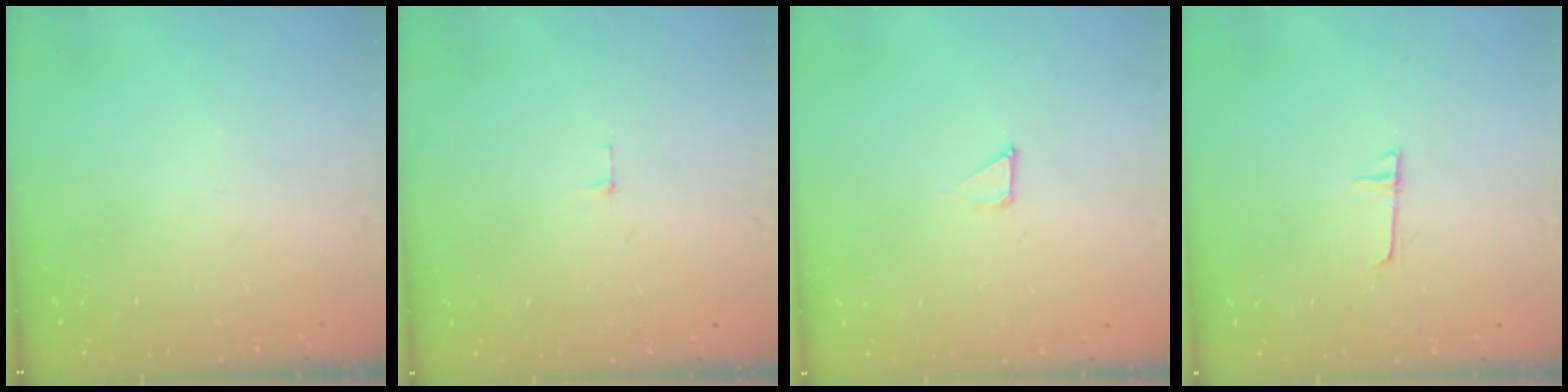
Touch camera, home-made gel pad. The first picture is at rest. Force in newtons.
{"total": 3.8, "press": 3.8, "slide": 0.3}
{"total": 1.3, "press": 1.3, "slide": 0.0}
{"total": 4.4, "press": 4.4, "slide": 0.5}